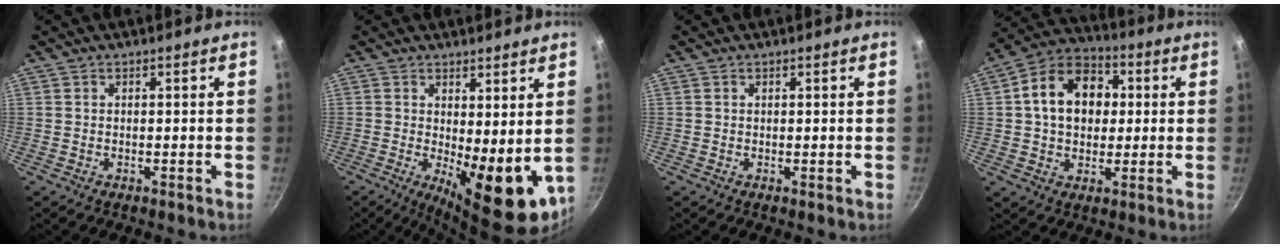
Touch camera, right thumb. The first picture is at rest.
{"total": 12.1, "force": [0.1, 4.6, 11.2], "torque": [-0.131, -0.020, 0.013]}
{"total": 0.0}
{"total": 14.4, "force": [2.0, 10.9, 9.2], "torque": [-0.121, 0.023, 0.018]}